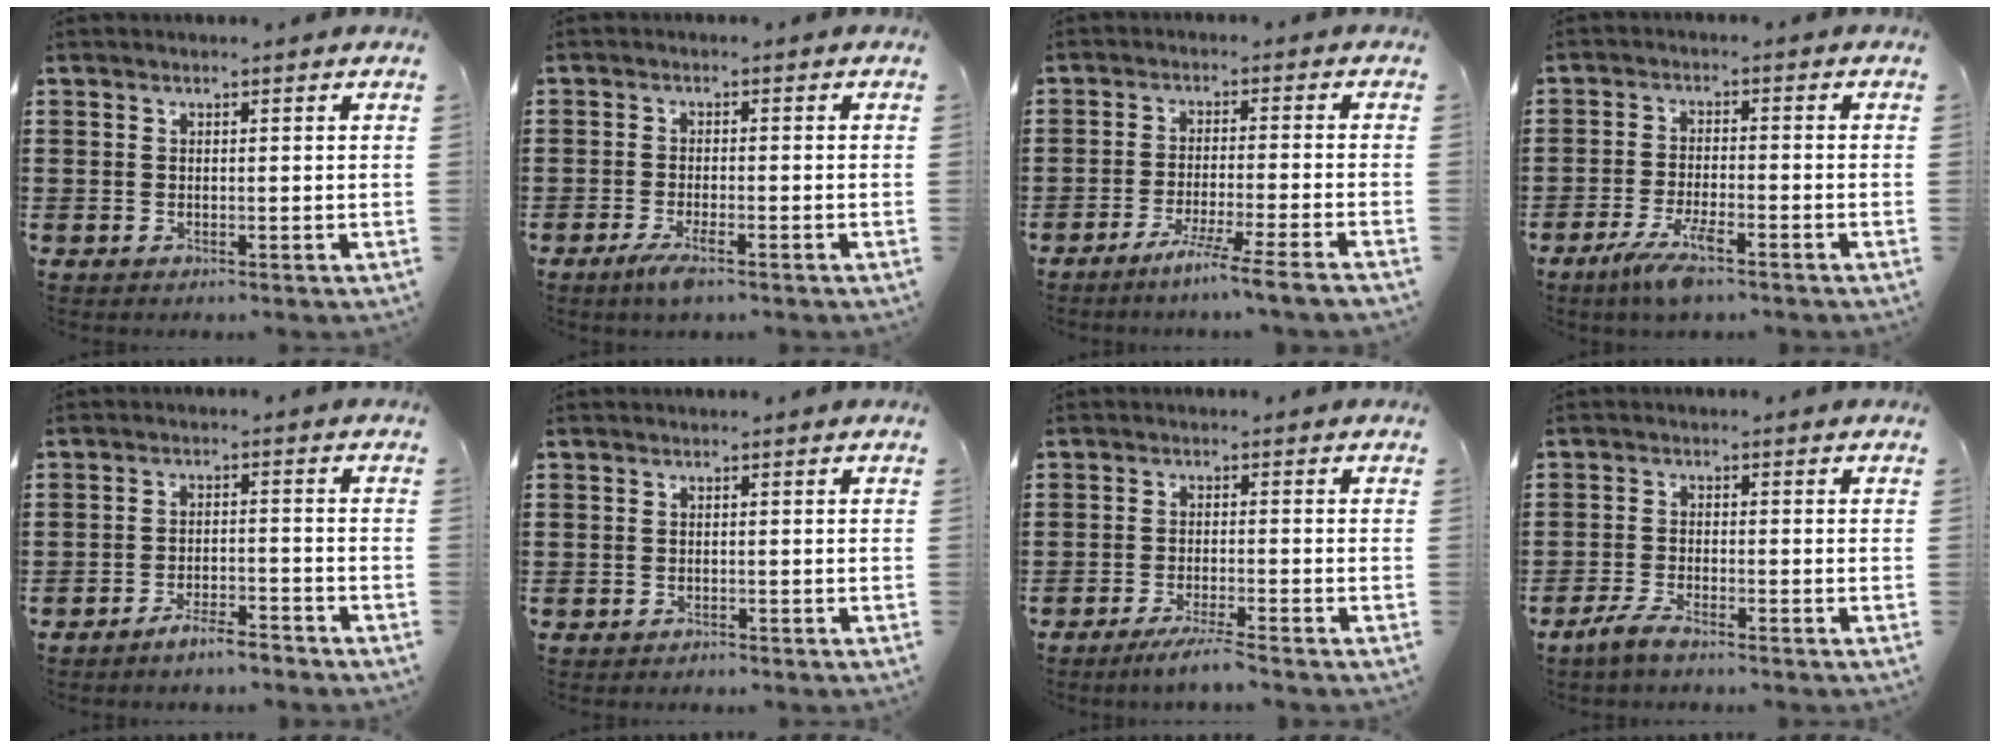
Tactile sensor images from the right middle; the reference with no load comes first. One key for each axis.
{"total": 3.0, "fx": -1.9, "fy": 0.4, "fz": 2.4, "tx": -0.052, "ty": -0.007, "tz": -0.036}
{"total": 5.6, "fx": -4.6, "fy": -1.3, "fz": 2.8, "tx": -0.041, "ty": -0.014, "tz": -0.087}
{"total": 5.8, "fx": -3.7, "fy": 0.9, "fz": 4.3, "tx": -0.096, "ty": -0.013, "tz": -0.070}
{"total": 3.7, "fx": -3.5, "fy": 0.3, "fz": 1.2, "tx": -0.021, "ty": 0.007, "tz": -0.069}
{"total": 0.9, "fx": -0.8, "fy": 0.4, "fz": -0.1, "tx": 0.001, "ty": 0.003, "tz": -0.018}
{"total": 3.6, "fx": -3.1, "fy": -0.2, "fz": 1.8, "tx": -0.035, "ty": -0.007, "tz": -0.059}
{"total": 3.0, "fx": -2.4, "fy": 0.4, "fz": 1.7, "tx": -0.043, "ty": 0.000, "tz": -0.051}